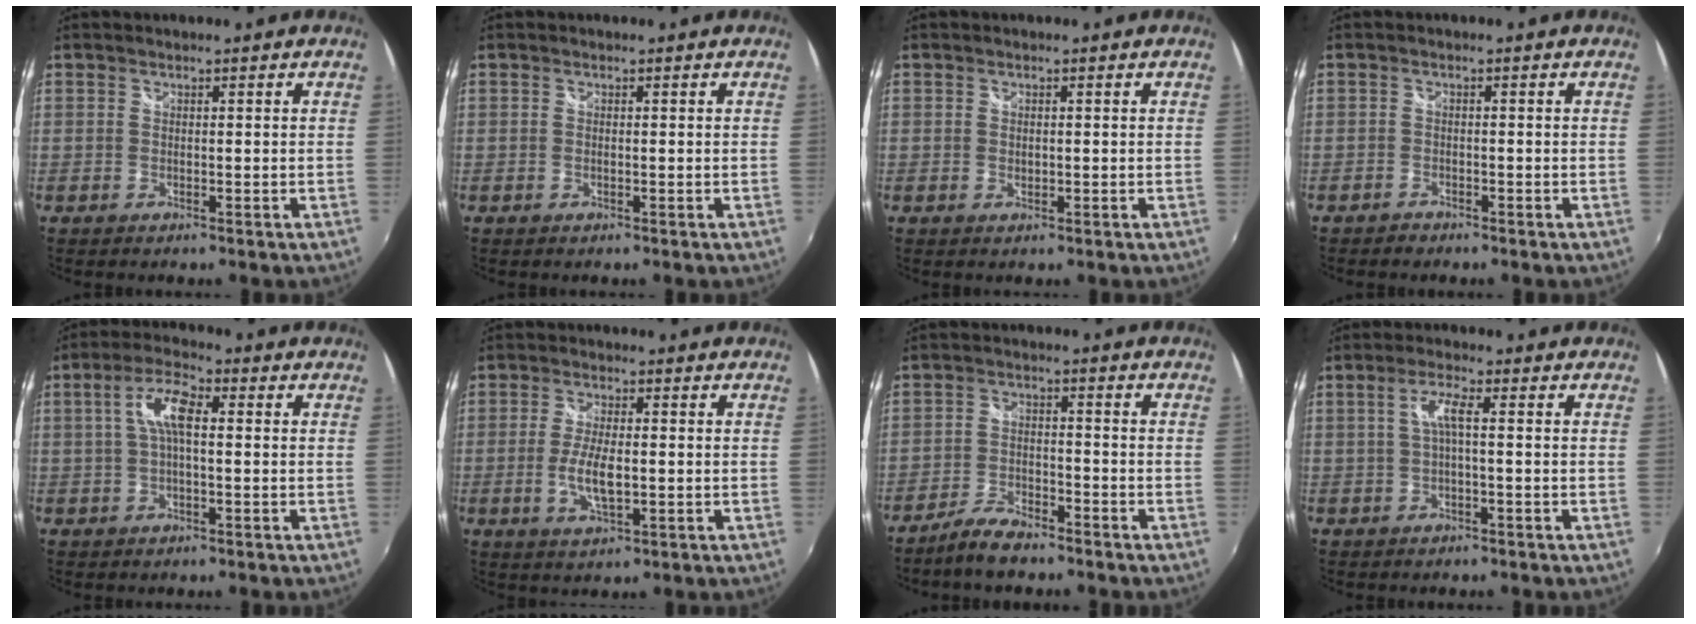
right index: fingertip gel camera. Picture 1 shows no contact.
{"total": 0.0}
{"total": 0.7, "force": [0.1, 0.6, 0.4], "torque": [-0.006, 0.000, 0.001]}
{"total": 1.5, "force": [-1.3, 0.8, 0.1], "torque": [-0.006, 0.004, -0.022]}
{"total": 6.5, "force": [0.6, 2.2, 6.1], "torque": [-0.120, 0.017, 0.010]}
{"total": 6.2, "force": [-1.1, 2.1, 5.7], "torque": [-0.117, -0.006, -0.019]}
{"total": 6.2, "force": [-5.2, 1.9, 2.9], "torque": [-0.077, 0.000, -0.098]}
{"total": 3.4, "force": [-0.1, 0.3, 3.4], "torque": [-0.068, 0.007, -0.001]}